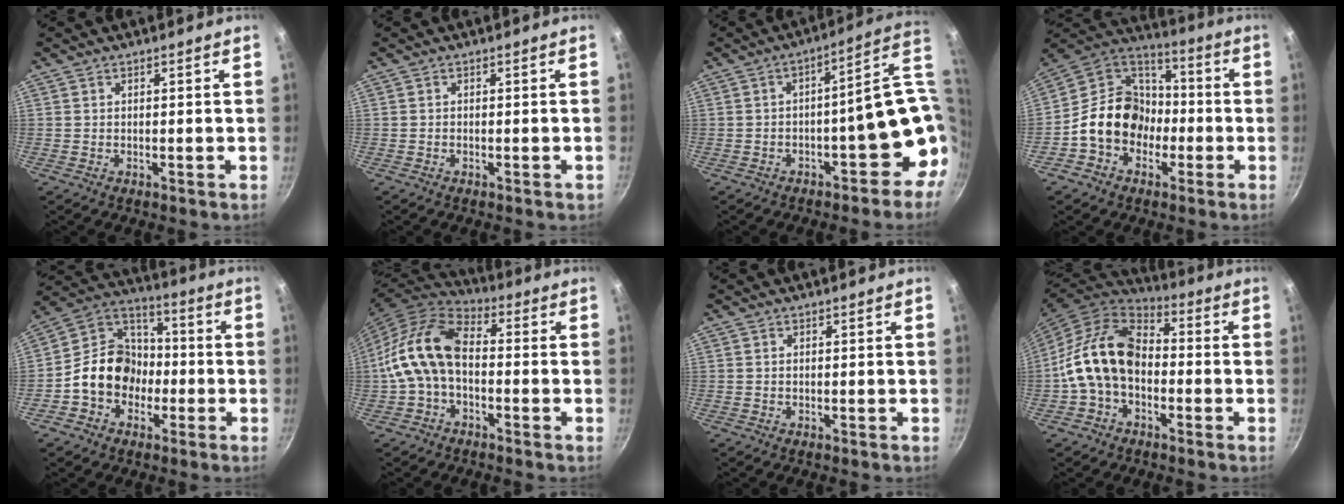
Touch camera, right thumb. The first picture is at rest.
{"total": 0.6, "force": [-0.4, 0.2, 0.4], "torque": [-0.009, 0.006, -0.008]}
{"total": 14.2, "force": [-1.8, 5.7, 12.8], "torque": [-0.097, 0.046, -0.015]}
{"total": 16.0, "force": [-3.7, 13.0, 8.5], "torque": [-0.095, 0.057, -0.080]}
{"total": 13.7, "force": [-3.2, 11.3, 7.1], "torque": [-0.074, 0.052, -0.077]}
{"total": 13.0, "force": [-1.5, 8.2, 10.0], "torque": [-0.179, 0.041, -0.044]}
{"total": 0.0}
{"total": 15.2, "force": [-1.6, 10.7, 10.7], "torque": [-0.170, 0.037, -0.047]}